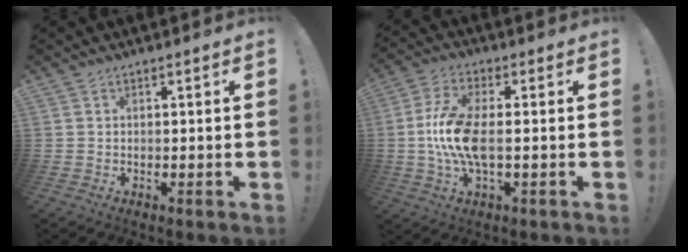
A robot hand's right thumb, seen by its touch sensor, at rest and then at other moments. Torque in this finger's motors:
{"motor_torque": [0.99, 0.87, 1.46, -1.31, 0.60]}